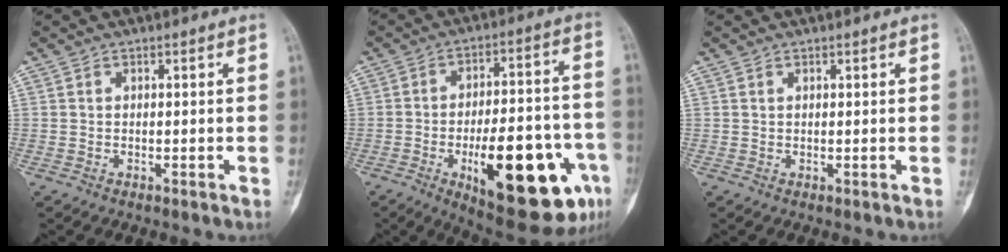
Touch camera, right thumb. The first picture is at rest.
{"total": 25.4, "force": [-9.2, 9.4, 21.8], "torque": [-0.268, 0.026, -0.115]}
{"total": 0.0}